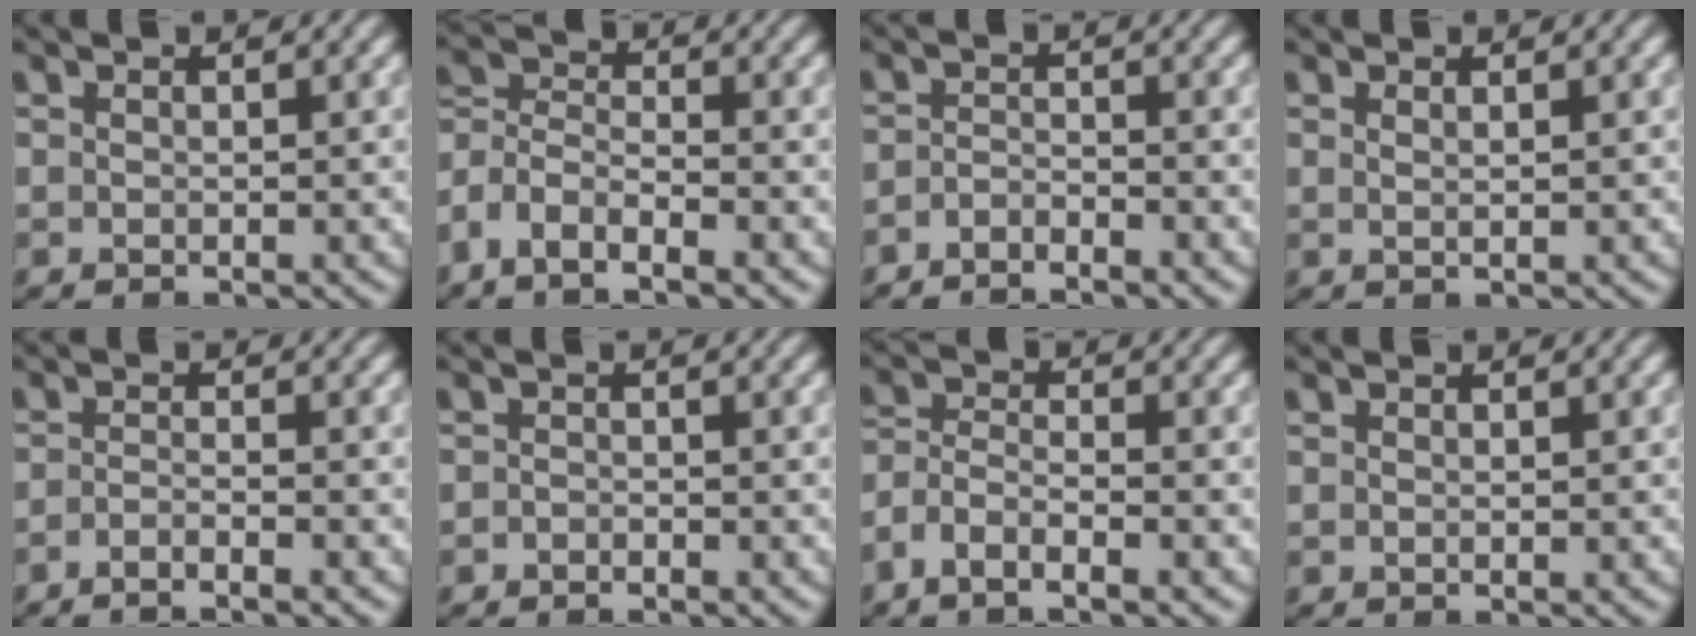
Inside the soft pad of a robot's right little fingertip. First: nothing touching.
{"total": 6.3, "force": [-2.3, 5.3, 2.6], "torque": [-0.075, -0.023, -0.048]}
{"total": 2.6, "force": [-2.5, 0.3, 0.2], "torque": [0.000, -0.014, -0.042]}
{"total": 1.0, "force": [0.4, -0.8, 0.4], "torque": [0.000, -0.006, 0.013]}
{"total": 2.8, "force": [-2.6, -0.3, 1.0], "torque": [-0.013, -0.009, -0.040]}
{"total": 1.2, "force": [-1.2, -0.2, -0.3], "torque": [0.012, -0.010, -0.016]}
{"total": 4.4, "force": [-2.4, 2.9, 2.2], "torque": [-0.053, -0.021, -0.041]}
{"total": 0.0}